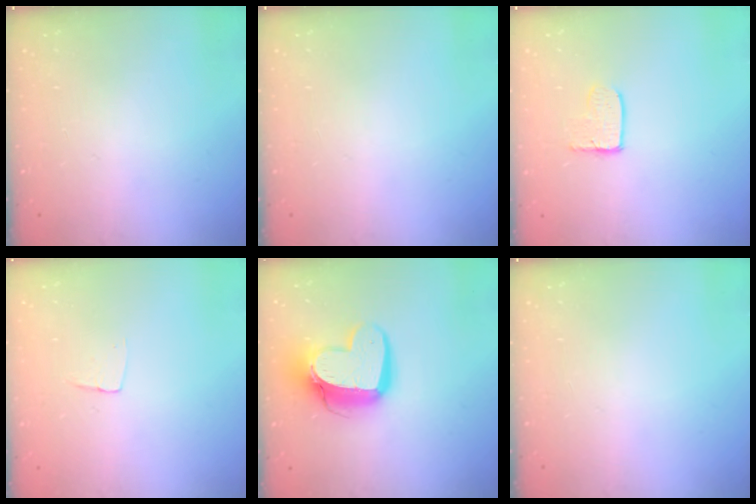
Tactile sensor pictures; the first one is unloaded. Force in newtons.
{"total": 0.0}
{"total": 3.7, "press": 3.7, "slide": 0.2}
{"total": 3.4, "press": 3.4, "slide": 0.2}
{"total": 14.7, "press": 14.6, "slide": 1.4}
{"total": 0.0}